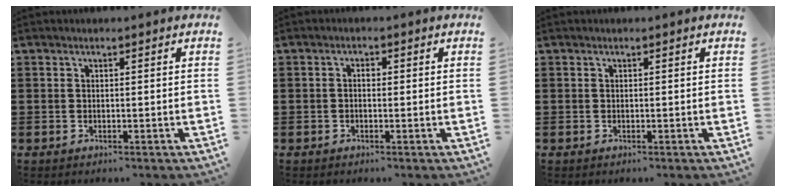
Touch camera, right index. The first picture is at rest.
{"total": 1.0, "force": [-0.1, 0.6, 0.8], "torque": [-0.016, 0.002, -0.003]}
{"total": 0.0}